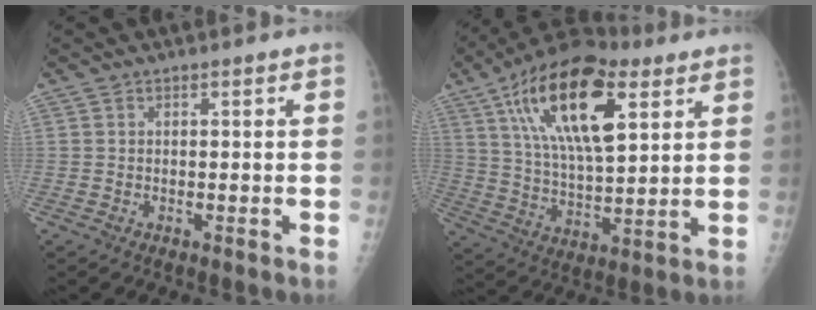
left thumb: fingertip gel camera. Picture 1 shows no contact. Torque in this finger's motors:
{"motor_torque": [0.86, 0.82, 1.98, -0.79, 0.53]}